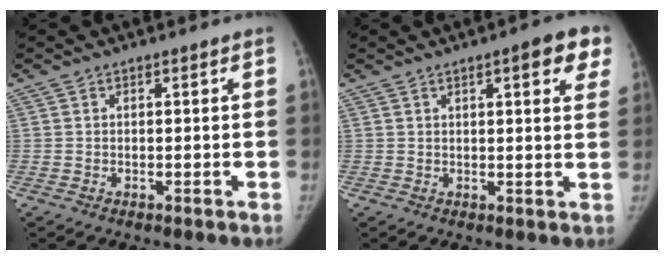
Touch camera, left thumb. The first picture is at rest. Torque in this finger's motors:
{"motor_torque": [0.01, 0.02, 0.02, 0.24, 0.01]}